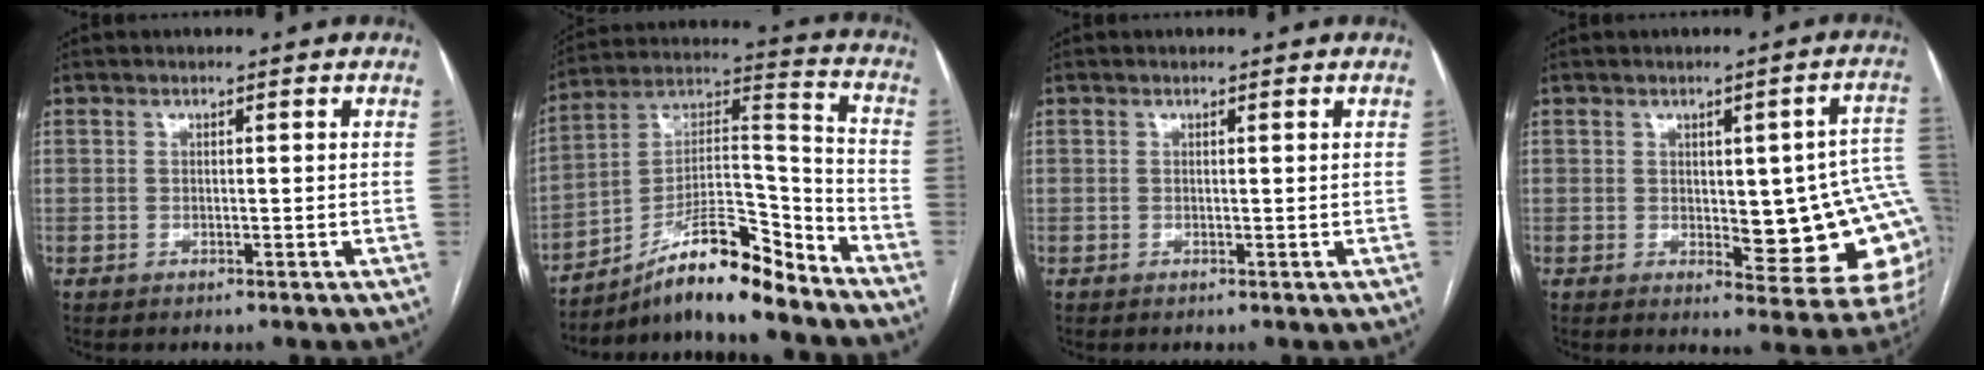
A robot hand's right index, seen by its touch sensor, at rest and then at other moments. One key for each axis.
{"total": 15.0, "fx": -12.3, "fy": 1.9, "fz": 8.4, "tx": -0.145, "ty": 0.034, "tz": -0.209}
{"total": 0.0}
{"total": 15.2, "fx": 0.5, "fy": 4.7, "fz": 14.5, "tx": -0.133, "ty": 0.009, "tz": 0.014}